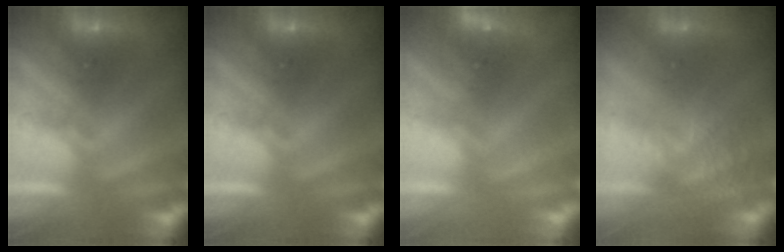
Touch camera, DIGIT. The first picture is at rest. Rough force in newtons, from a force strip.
{"total": 0.0}
{"total": 2.3}
{"total": 4.7}